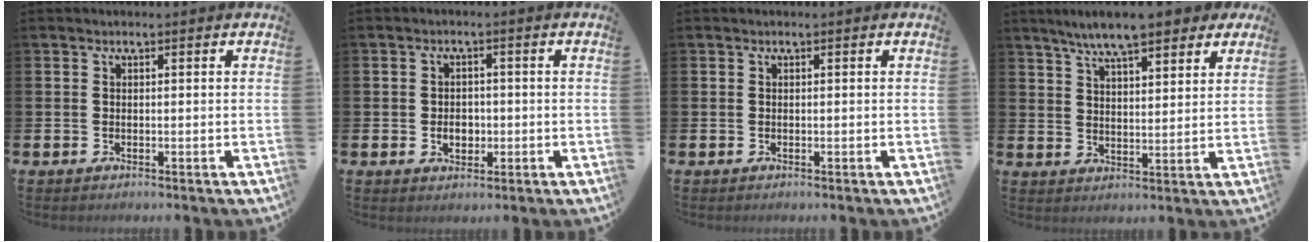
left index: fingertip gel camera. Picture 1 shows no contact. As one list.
[{"total": 2.7, "force": [-0.5, 2.1, 1.6], "torque": [-0.018, -0.001, -0.015]}, {"total": 0.0}, {"total": 8.1, "force": [7.1, 1.6, 3.4], "torque": [-0.074, -0.024, 0.127]}]